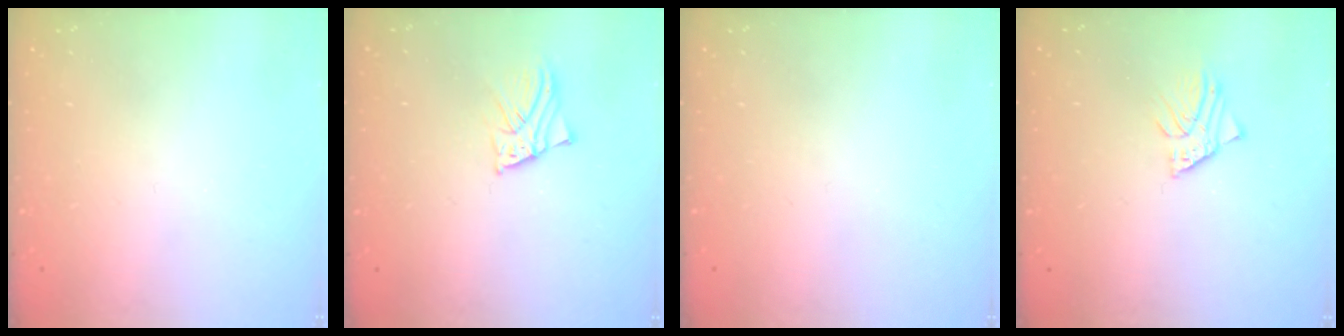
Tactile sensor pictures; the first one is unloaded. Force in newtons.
{"total": 2.3, "press": 2.3, "slide": 0.1}
{"total": 0.0}
{"total": 1.4, "press": 1.4, "slide": 0.0}